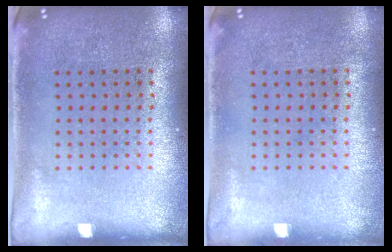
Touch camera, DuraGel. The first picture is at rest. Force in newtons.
{"total": 0.0}